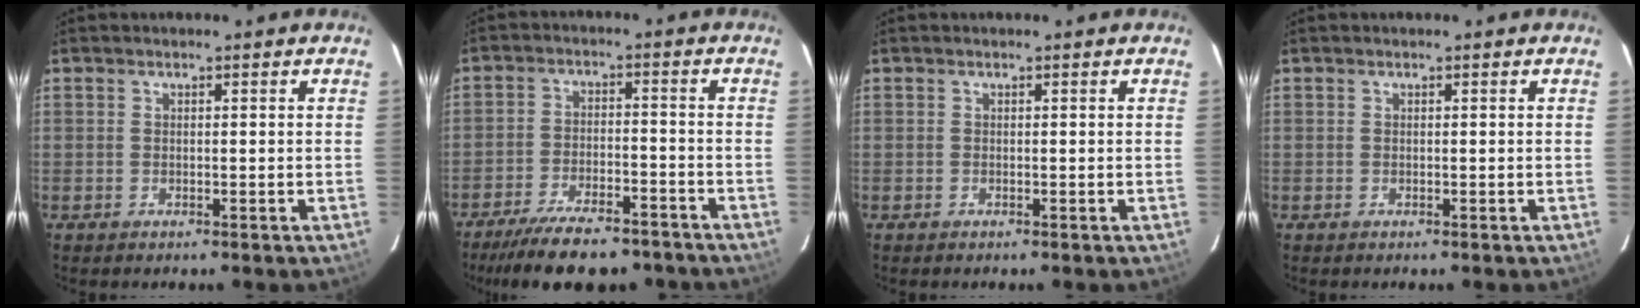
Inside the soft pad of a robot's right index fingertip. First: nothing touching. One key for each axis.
{"total": 15.9, "fx": -13.1, "fy": 4.9, "fz": 7.4, "tx": -0.154, "ty": -0.010, "tz": -0.192}
{"total": 0.0}
{"total": 0.0}